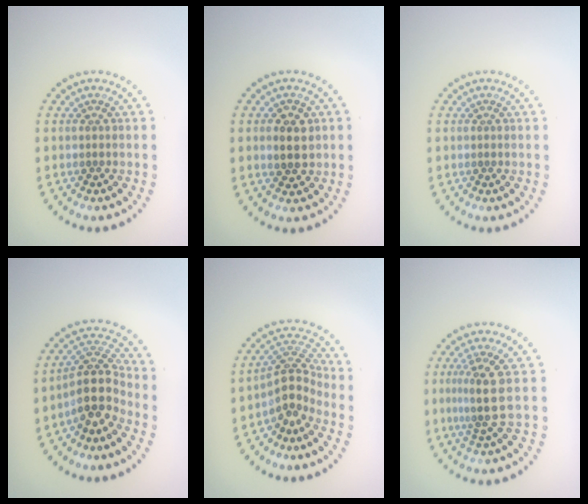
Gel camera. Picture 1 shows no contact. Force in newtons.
{"total": 2.6, "press": 2.6, "slide": 0.4}
{"total": 0.0}
{"total": 4.4, "press": 3.5, "slide": 2.6}
{"total": 3.4, "press": 2.6, "slide": 2.2}
{"total": 3.2, "press": 2.4, "slide": 2.2}